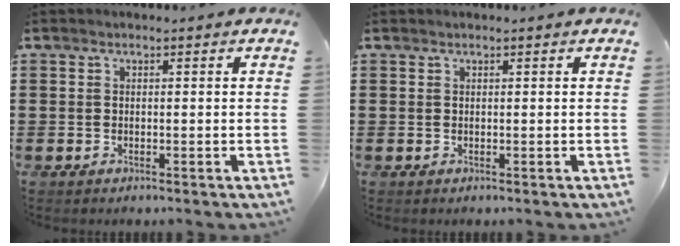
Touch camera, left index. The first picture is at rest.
{"total": 0.0}